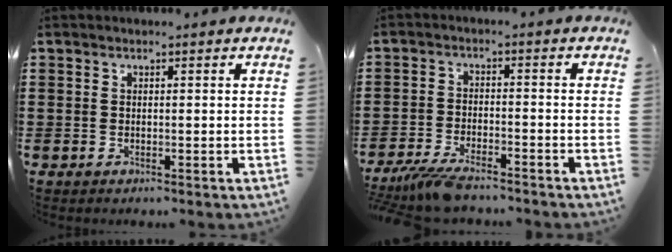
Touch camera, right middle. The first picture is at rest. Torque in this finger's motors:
{"motor_torque": [2.14, 0.00, 0.64, 0.21]}